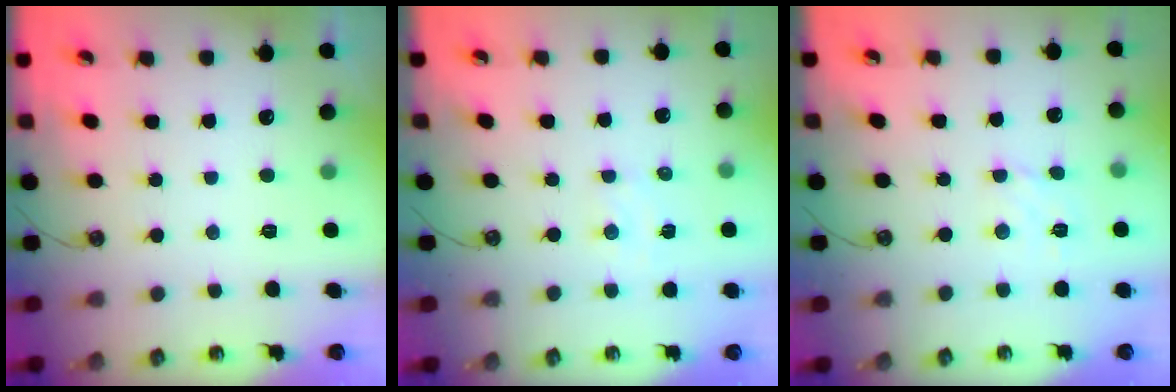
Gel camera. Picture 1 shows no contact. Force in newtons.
{"total": 3.4, "press": 3.4, "slide": 0.4}
{"total": 2.4, "press": 2.4, "slide": 0.3}